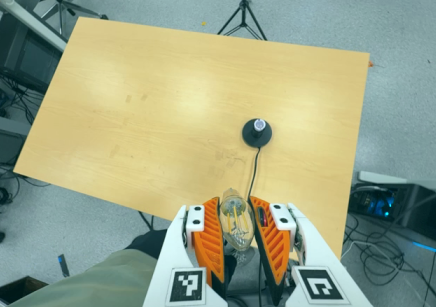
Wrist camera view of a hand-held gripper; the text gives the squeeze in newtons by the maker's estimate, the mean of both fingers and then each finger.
{"total": 18.2, "left": 19.5, "right": 16.8}